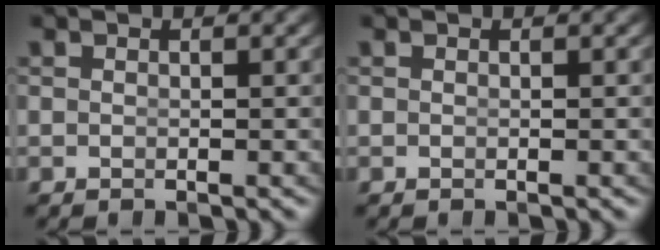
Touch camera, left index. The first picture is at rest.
{"total": 0.0}